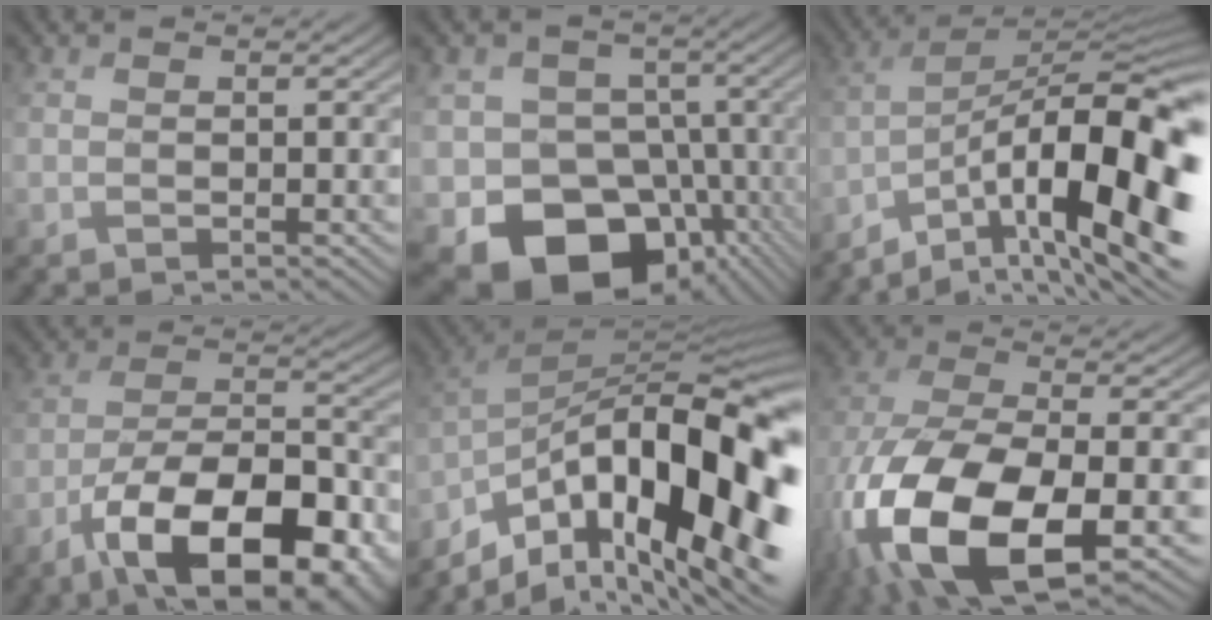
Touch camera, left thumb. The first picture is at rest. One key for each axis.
{"total": 15.2, "fx": -6.0, "fy": 12.3, "fz": 6.8, "tx": -0.123, "ty": -0.029, "tz": -0.097}
{"total": 18.0, "fx": -8.5, "fy": 6.0, "fz": 14.6, "tx": -0.247, "ty": -0.011, "tz": -0.151}
{"total": 17.8, "fx": -10.0, "fy": 7.6, "fz": 12.6, "tx": -0.200, "ty": -0.019, "tz": -0.156}
{"total": 19.0, "fx": -7.6, "fy": 7.9, "fz": 15.5, "tx": -0.270, "ty": -0.012, "tz": -0.128}
{"total": 19.3, "fx": -8.1, "fy": 9.5, "fz": 14.7, "tx": -0.330, "ty": -0.069, "tz": -0.109}